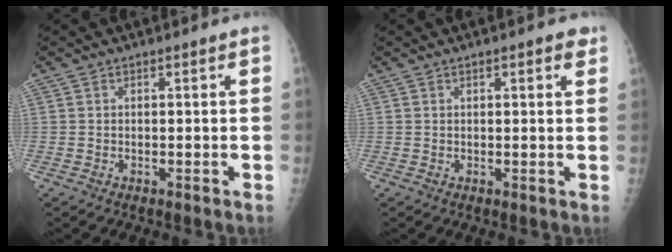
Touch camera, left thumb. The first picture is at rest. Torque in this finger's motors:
{"motor_torque": [0.02, -0.01, -0.16, -0.10, 0.04]}